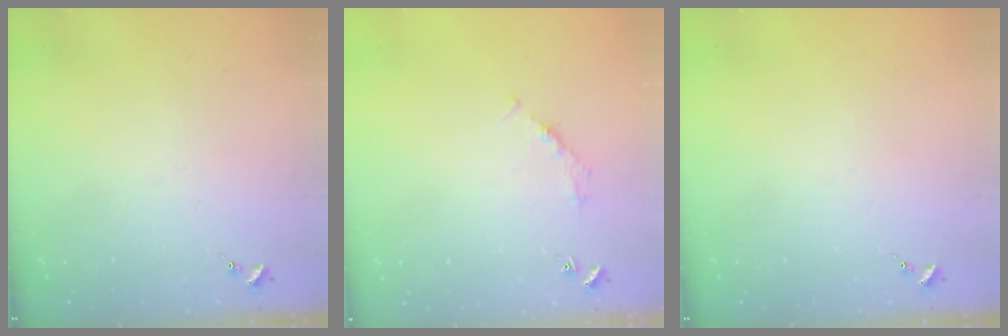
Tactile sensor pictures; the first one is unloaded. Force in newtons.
{"total": 2.7, "press": 2.7, "slide": 0.4}
{"total": 0.0}